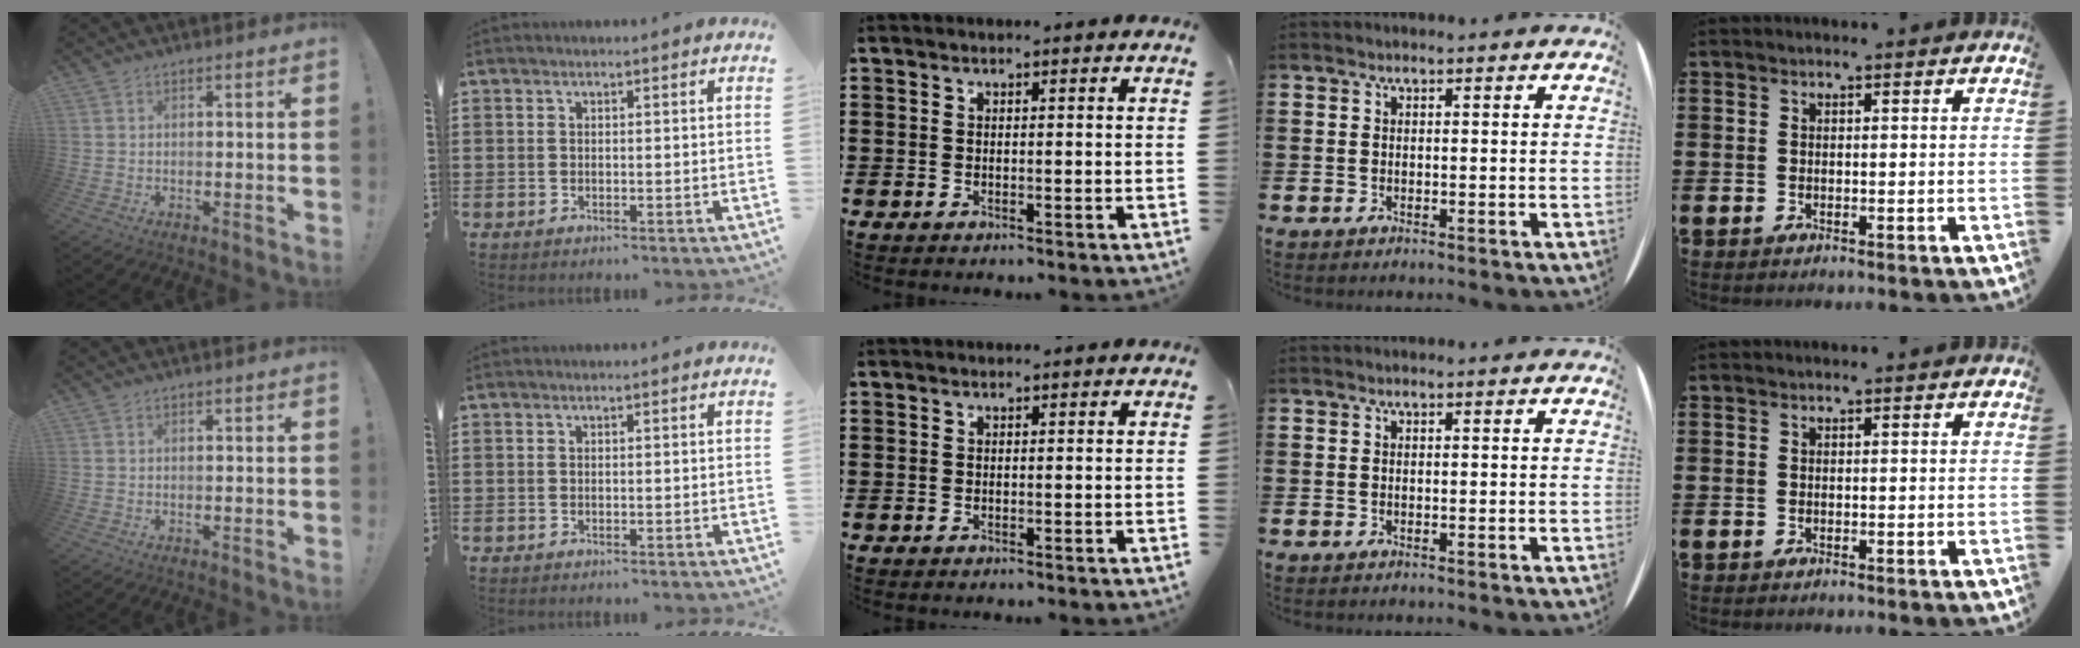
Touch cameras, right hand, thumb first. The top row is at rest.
{}